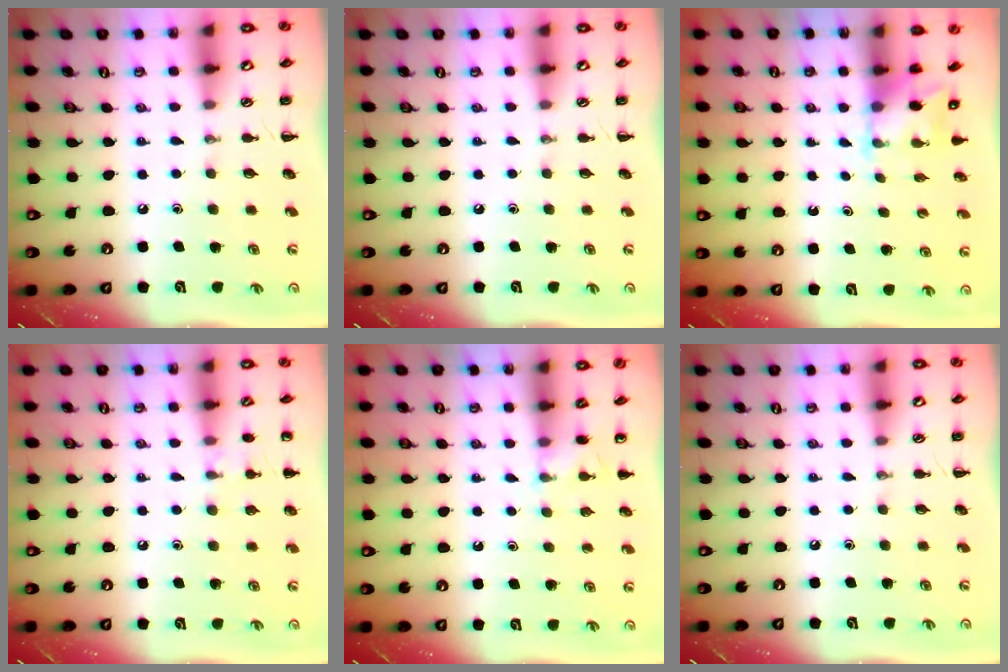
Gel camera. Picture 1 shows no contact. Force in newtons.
{"total": 0.0}
{"total": 2.1, "press": 2.0, "slide": 0.7}
{"total": 6.4, "press": 6.0, "slide": 2.1}
{"total": 5.2, "press": 5.0, "slide": 1.5}
{"total": 0.0}